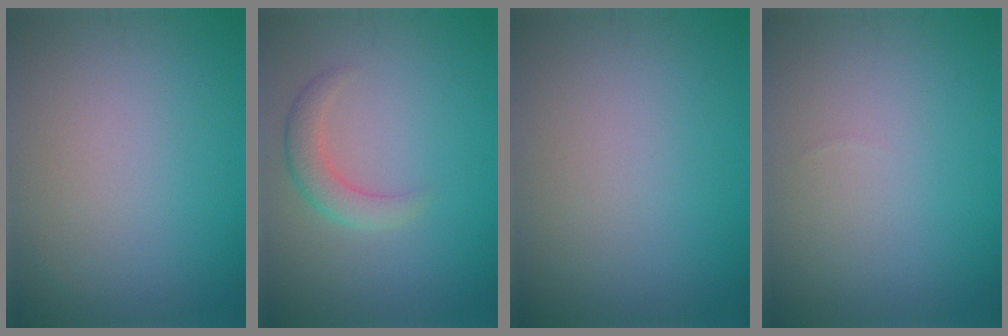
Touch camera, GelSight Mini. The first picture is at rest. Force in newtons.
{"total": 2.6, "press": 2.6, "slide": 0.0}
{"total": 0.0}
{"total": 0.0}